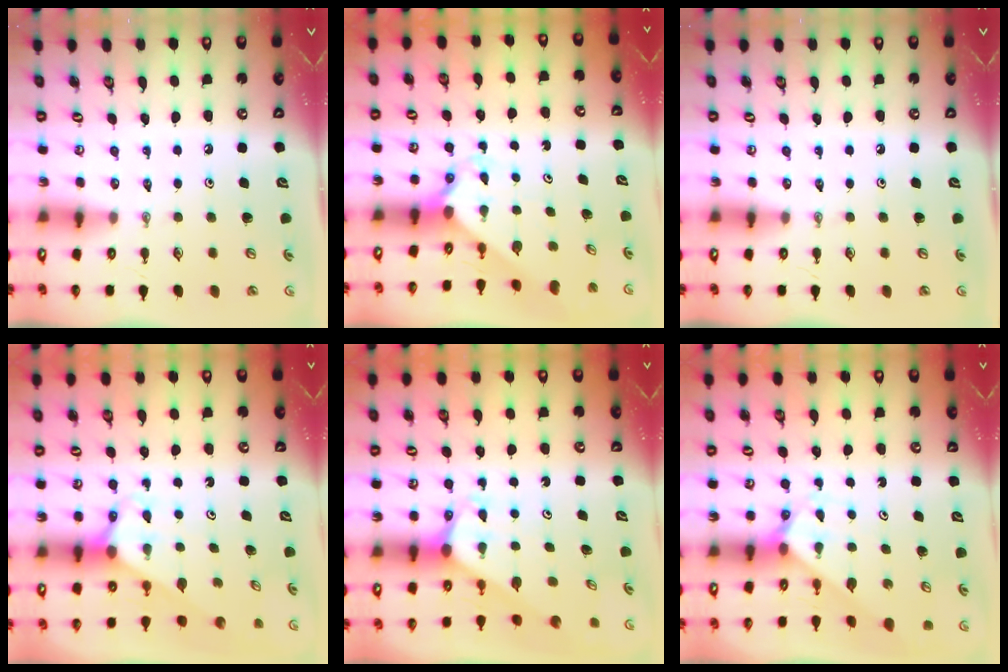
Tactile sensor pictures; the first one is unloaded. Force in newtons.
{"total": 2.3, "press": 2.3, "slide": 0.2}
{"total": 0.0}
{"total": 2.7, "press": 2.7, "slide": 0.2}
{"total": 2.0, "press": 2.0, "slide": 0.1}
{"total": 2.2, "press": 2.2, "slide": 0.2}